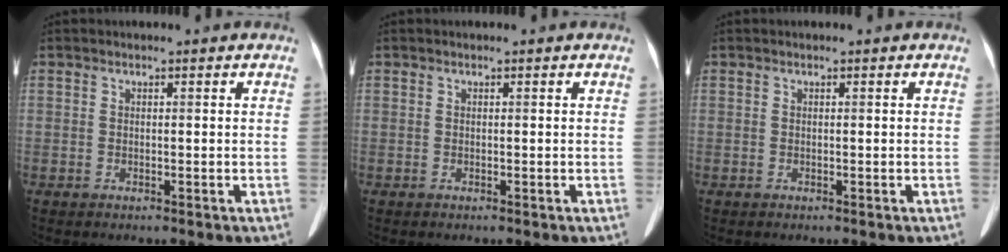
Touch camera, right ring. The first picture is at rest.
{"total": 0.0}
{"total": 0.0}